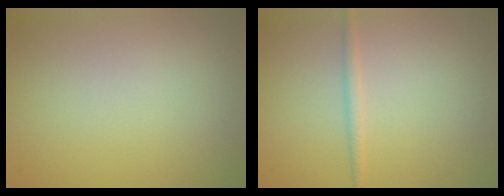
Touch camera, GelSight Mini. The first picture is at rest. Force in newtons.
{"total": 1.1, "press": 1.1, "slide": 0.0}